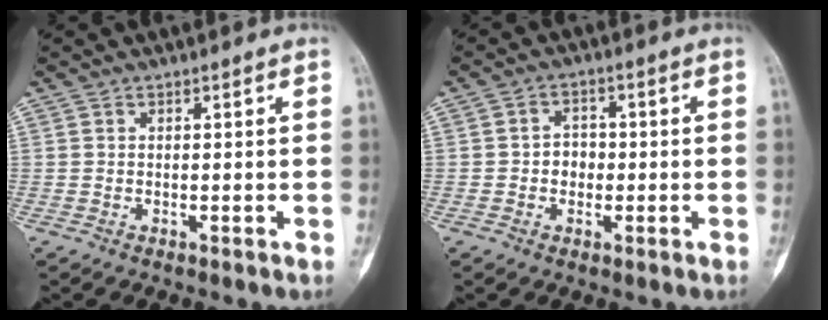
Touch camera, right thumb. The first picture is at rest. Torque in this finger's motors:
{"motor_torque": [-0.10, -0.30, -0.68, -0.29, -0.14]}